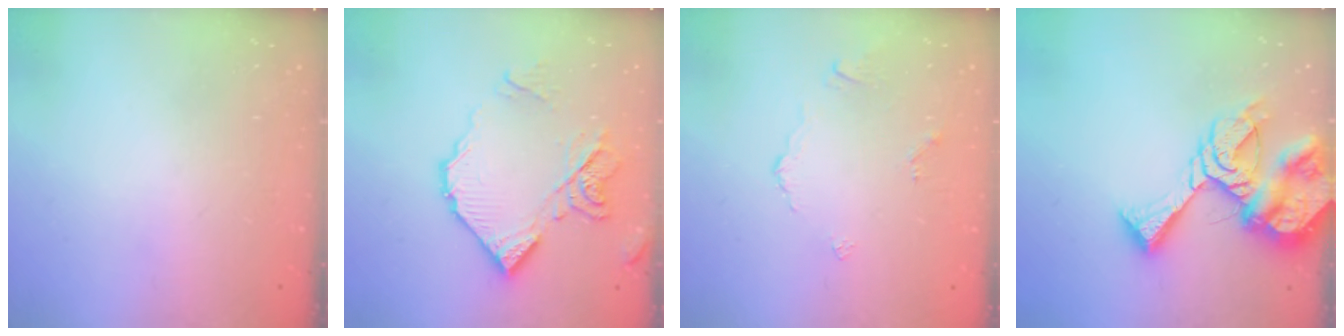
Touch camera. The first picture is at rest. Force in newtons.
{"total": 14.4, "press": 14.3, "slide": 1.6}
{"total": 2.4, "press": 2.4, "slide": 0.5}
{"total": 15.3, "press": 15.2, "slide": 1.8}